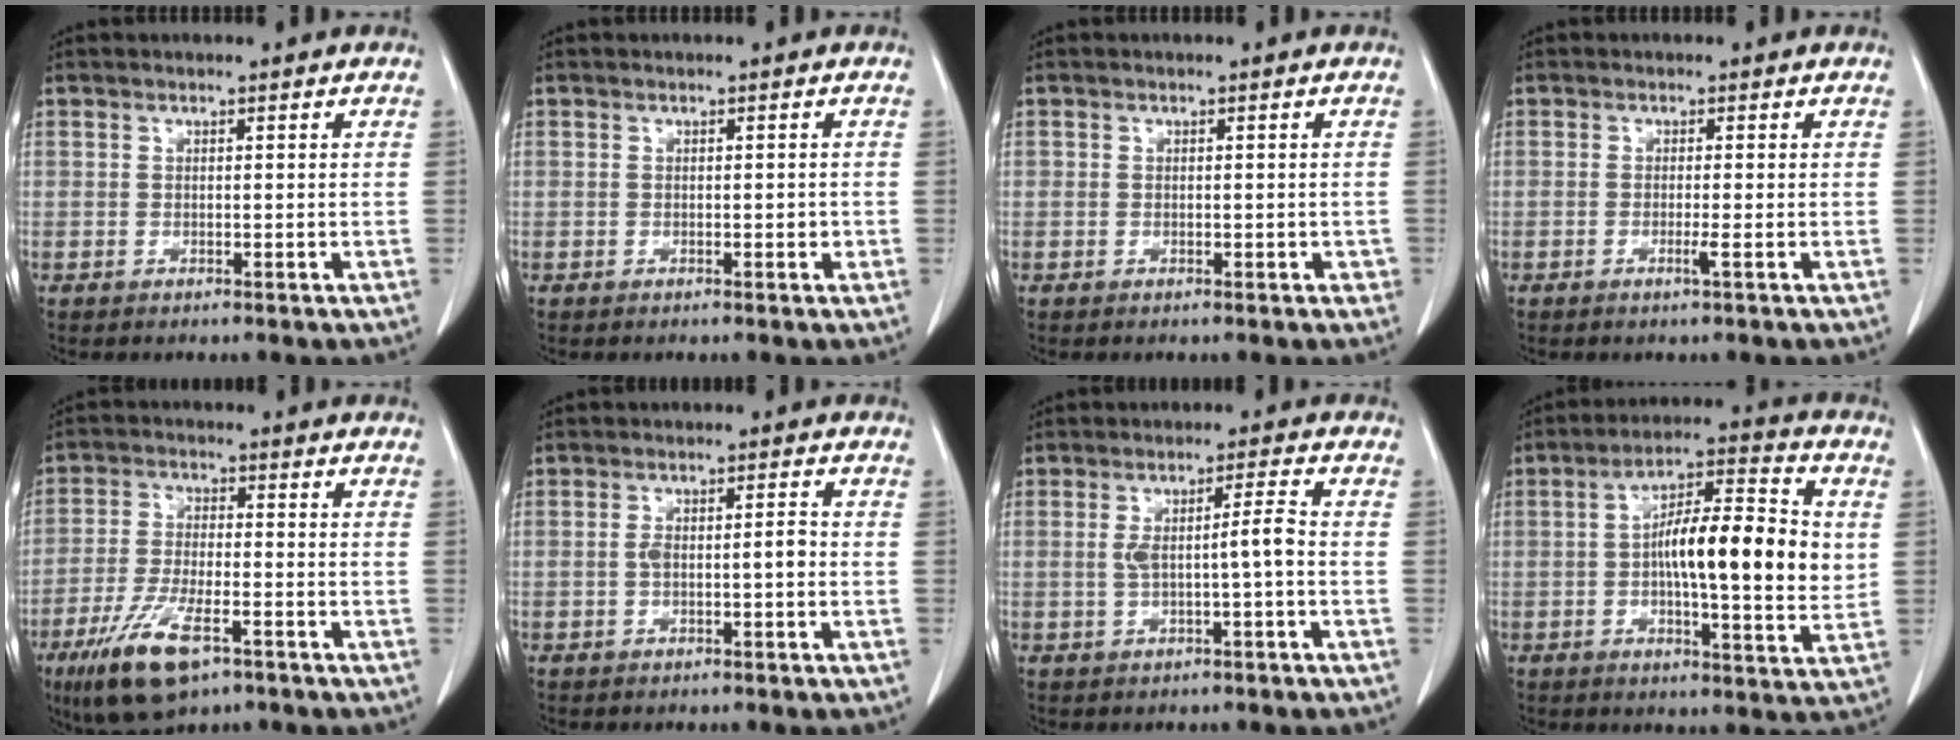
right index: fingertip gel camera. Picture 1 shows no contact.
{"total": 0.8, "force": [-0.2, 0.5, 0.7], "torque": [-0.010, 0.002, -0.002]}
{"total": 1.2, "force": [-0.3, 1.1, 0.6], "torque": [-0.004, 0.012, -0.003]}
{"total": 1.3, "force": [-0.5, -0.3, 1.1], "torque": [-0.020, -0.002, -0.010]}
{"total": 11.1, "force": [-6.3, 3.3, 8.5], "torque": [-0.173, -0.018, -0.106]}
{"total": 3.6, "force": [-0.7, 1.0, 3.4], "torque": [-0.062, 0.013, -0.007]}
{"total": 4.7, "force": [-0.6, 0.1, 4.6], "torque": [-0.081, 0.016, -0.003]}
{"total": 15.4, "force": [0.8, 3.3, 15.1], "torque": [-0.244, 0.017, 0.003]}